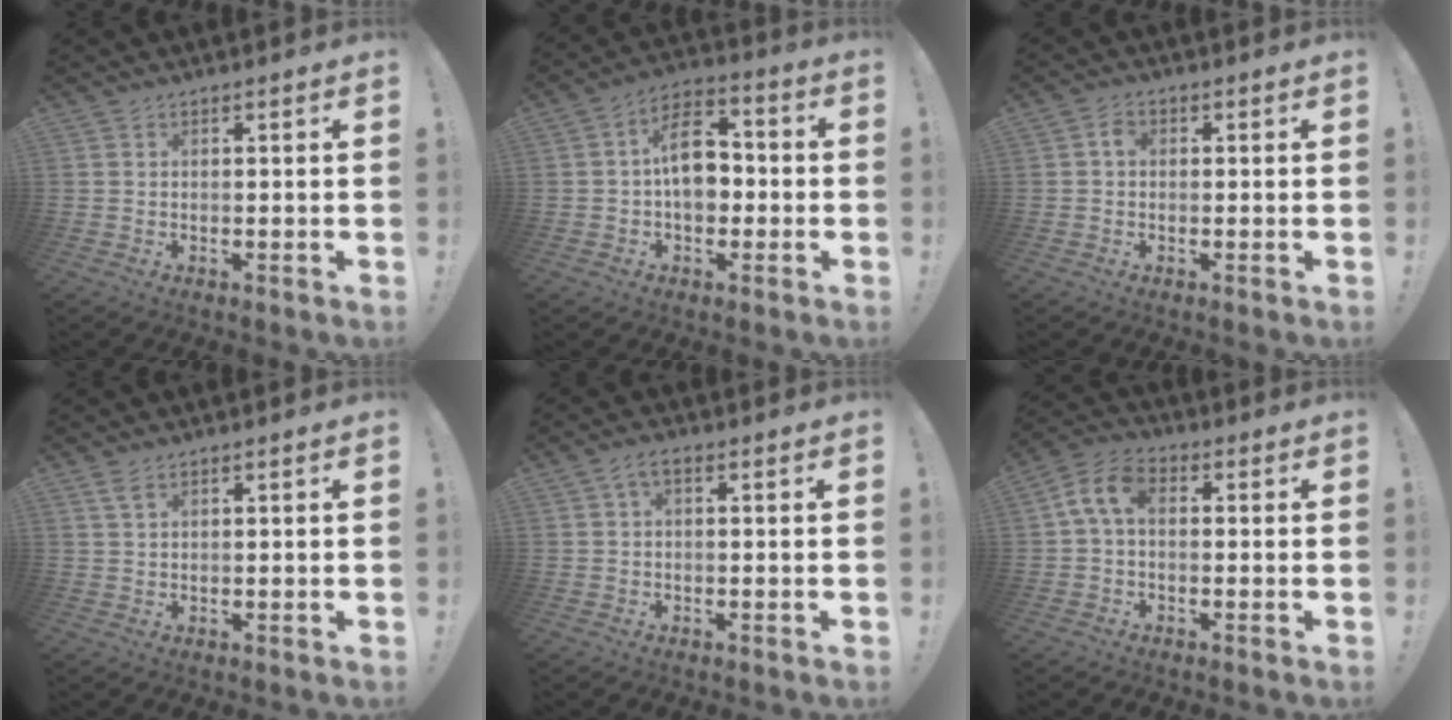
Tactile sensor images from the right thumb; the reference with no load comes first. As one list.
[{"total": 13.2, "force": [0.0, 8.9, 9.8], "torque": [-0.141, 0.018, 0.004]}, {"total": 2.4, "force": [0.0, 1.8, 1.6], "torque": [-0.030, 0.008, -0.001]}, {"total": 2.4, "force": [1.5, 0.8, 1.7], "torque": [-0.034, -0.001, 0.027]}, {"total": 2.6, "force": [0.2, 1.0, 2.4], "torque": [-0.046, 0.005, 0.003]}, {"total": 7.8, "force": [1.0, 4.6, 6.3], "torque": [-0.125, 0.008, 0.022]}]